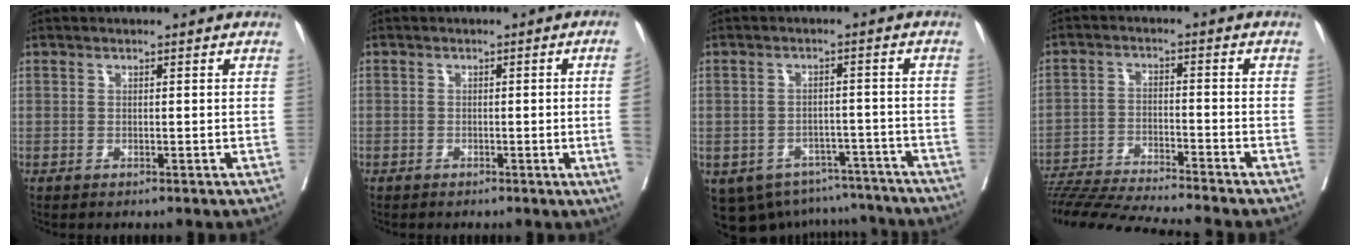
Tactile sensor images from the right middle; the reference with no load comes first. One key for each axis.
{"total": 3.3, "fx": -0.6, "fy": -1.0, "fz": 3.1, "tx": -0.036, "ty": -0.006, "tz": -0.008}
{"total": 12.8, "fx": -10.4, "fy": 6.9, "fz": 2.5, "tx": -0.042, "ty": 0.023, "tz": -0.124}
{"total": 12.8, "fx": -11.9, "fy": -1.7, "fz": 4.3, "tx": -0.052, "ty": -0.016, "tz": -0.202}